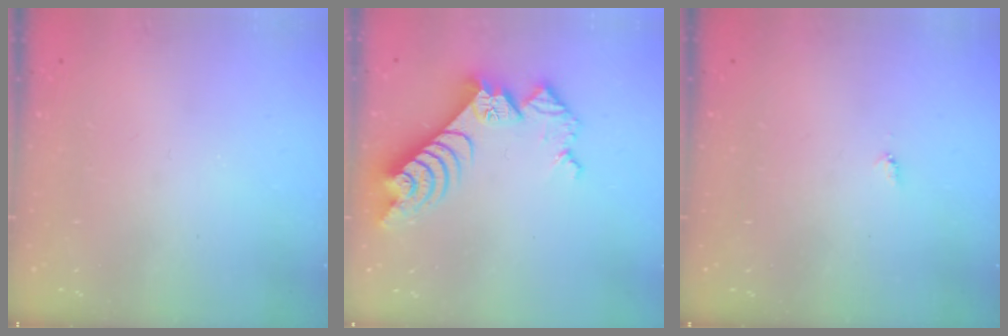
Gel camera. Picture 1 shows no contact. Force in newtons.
{"total": 12.8, "press": 12.7, "slide": 1.5}
{"total": 3.4, "press": 3.3, "slide": 0.5}